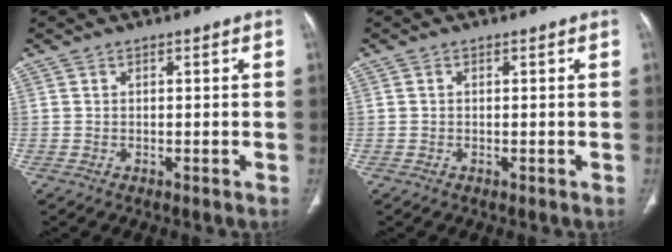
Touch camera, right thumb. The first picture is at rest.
{"total": 0.0}